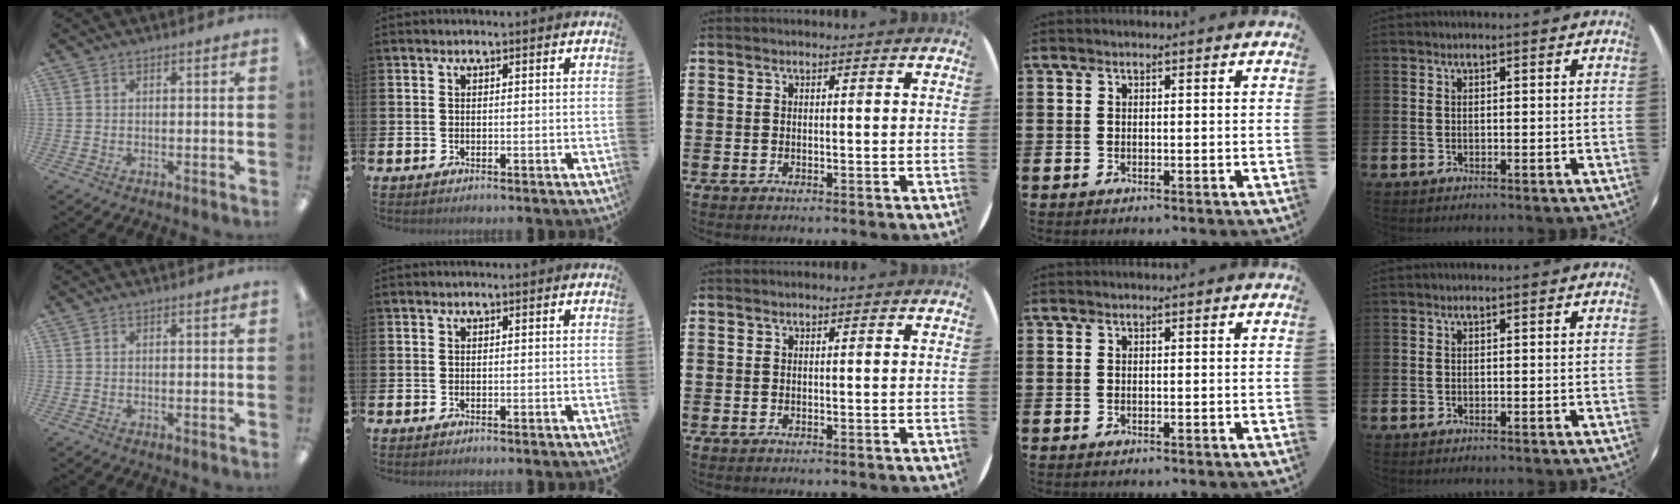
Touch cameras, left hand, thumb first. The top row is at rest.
{}